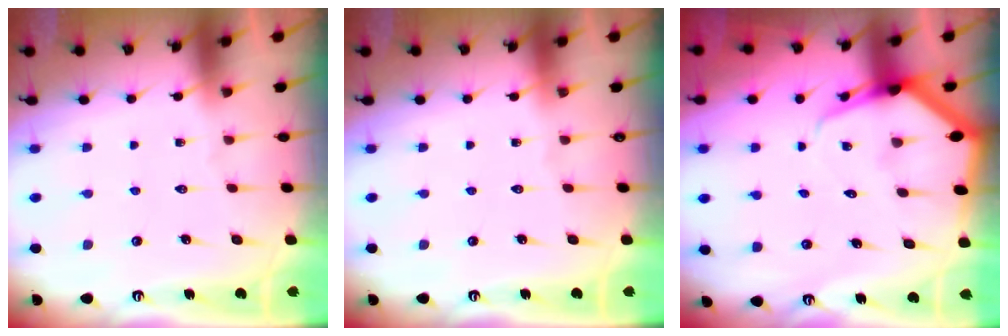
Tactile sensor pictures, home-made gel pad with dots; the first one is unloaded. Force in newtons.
{"total": 0.0}
{"total": 6.1, "press": 6.0, "slide": 0.5}